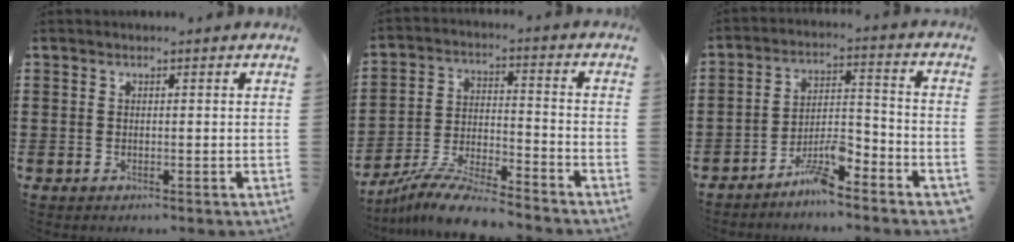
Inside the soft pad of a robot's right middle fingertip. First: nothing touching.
{"total": 9.5, "force": [-8.8, 0.8, 3.4], "torque": [-0.067, 0.013, -0.171]}
{"total": 7.1, "force": [-5.8, 1.3, 3.8], "torque": [-0.081, 0.005, -0.114]}